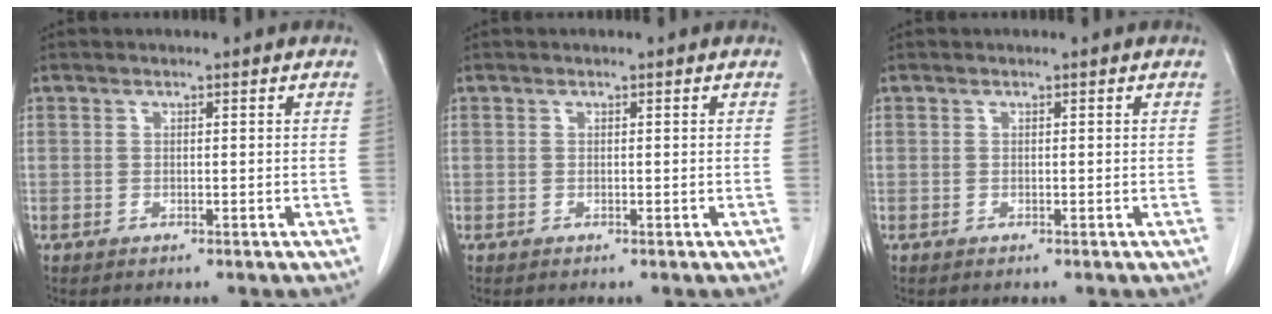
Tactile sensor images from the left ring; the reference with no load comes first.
{"total": 0.0}
{"total": 0.0}